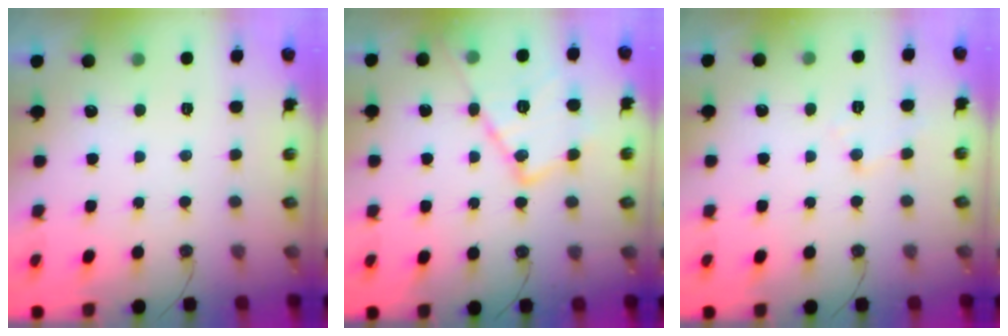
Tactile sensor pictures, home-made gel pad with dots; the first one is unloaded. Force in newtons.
{"total": 18.5, "press": 18.4, "slide": 1.7}
{"total": 6.7, "press": 6.7, "slide": 1.1}